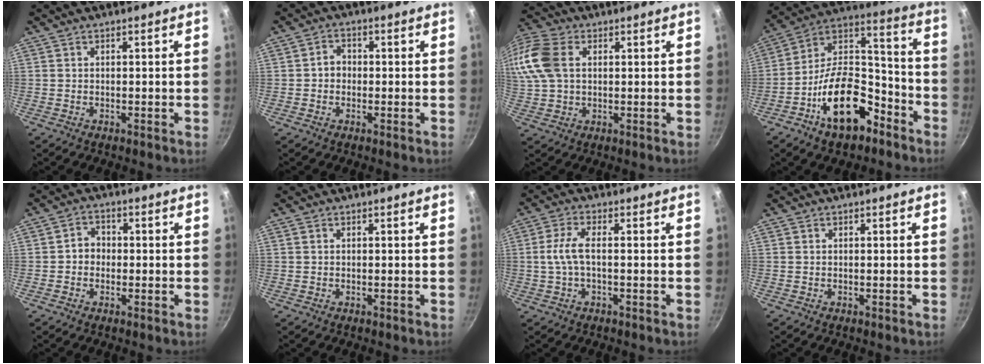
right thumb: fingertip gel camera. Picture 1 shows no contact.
{"total": 2.9, "force": [-0.4, 2.5, 1.4], "torque": [-0.006, 0.011, -0.009]}
{"total": 18.3, "force": [4.1, 13.2, 12.0], "torque": [-0.298, 0.036, 0.071]}
{"total": 19.5, "force": [-9.9, 10.5, 13.2], "torque": [-0.179, 0.091, -0.166]}
{"total": 3.4, "force": [-0.5, 3.0, 1.4], "torque": [-0.001, 0.012, -0.014]}
{"total": 0.0}
{"total": 5.2, "force": [-0.3, 2.0, 4.7], "torque": [-0.114, 0.014, -0.012]}
{"total": 0.0}